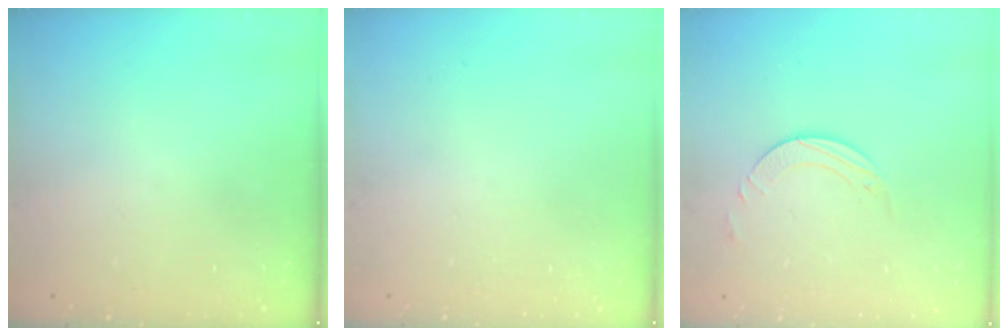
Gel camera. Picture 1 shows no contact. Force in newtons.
{"total": 0.0}
{"total": 2.5, "press": 2.5, "slide": 0.2}